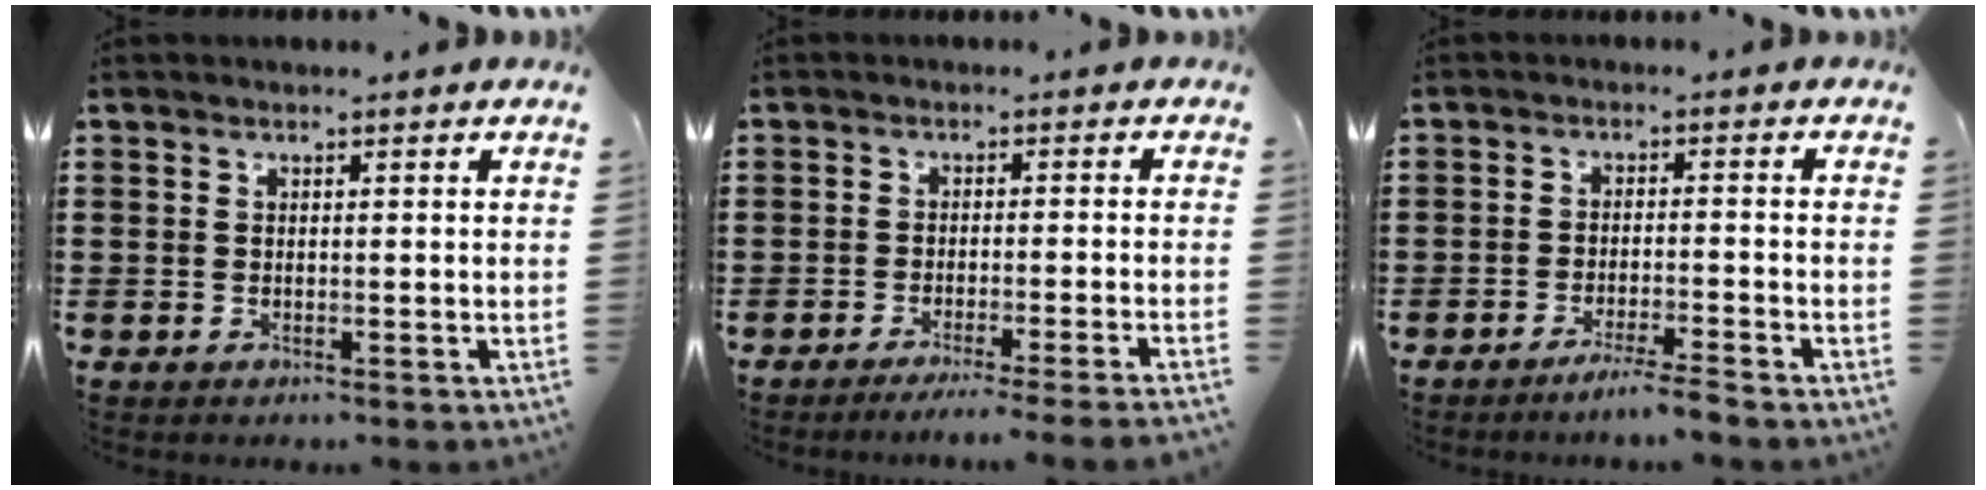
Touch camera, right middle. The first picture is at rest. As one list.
[{"total": 2.6, "force": [-2.1, -0.6, 1.3], "torque": [-0.021, -0.001, -0.044]}, {"total": 3.5, "force": [-3.1, -0.5, 1.5], "torque": [-0.022, -0.003, -0.058]}]